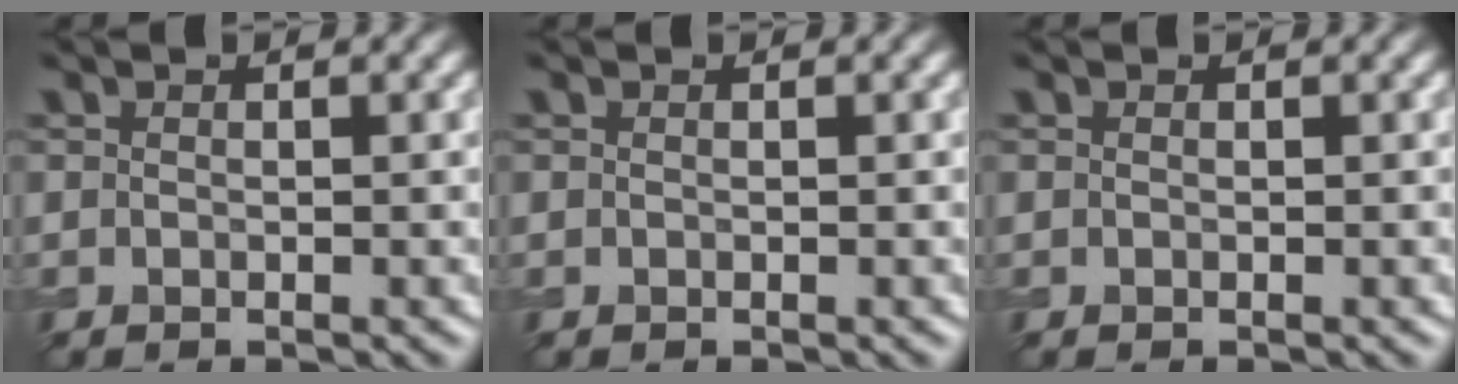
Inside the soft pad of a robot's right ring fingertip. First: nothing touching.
{"total": 0.0}
{"total": 0.0}